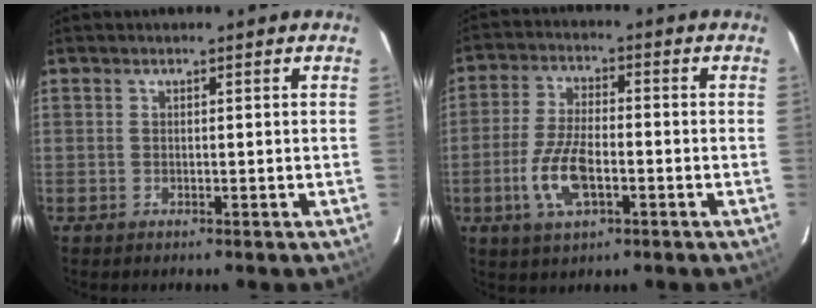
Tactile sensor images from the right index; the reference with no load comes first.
{"total": 9.7, "force": [-3.3, 4.1, 8.2], "torque": [-0.174, -0.003, -0.061]}